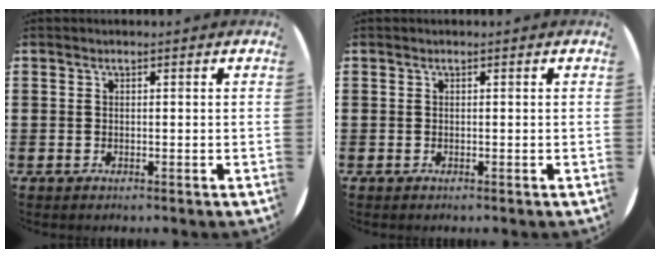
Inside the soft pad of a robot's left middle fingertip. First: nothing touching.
{"total": 0.0}